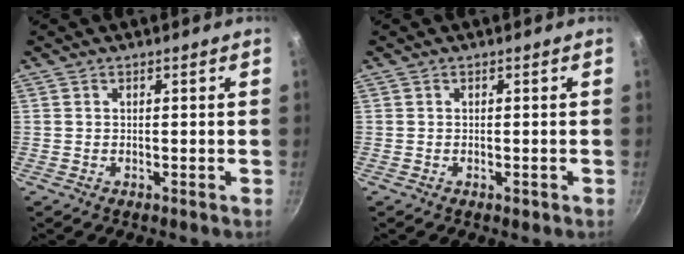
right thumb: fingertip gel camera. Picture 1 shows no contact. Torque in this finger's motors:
{"motor_torque": [0.06, 0.00, 0.23, -0.06, 0.05]}